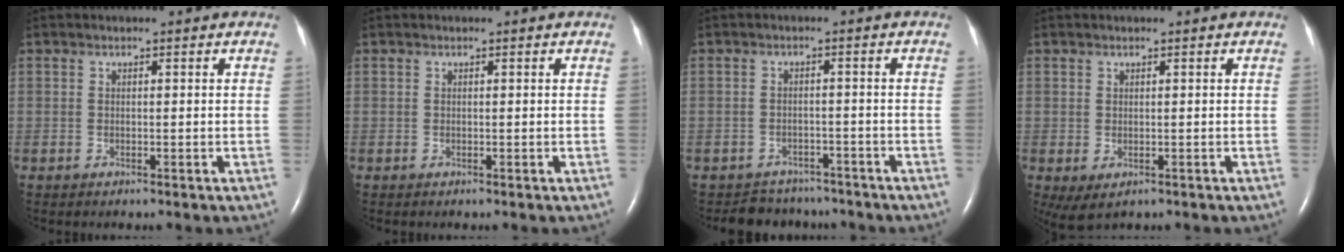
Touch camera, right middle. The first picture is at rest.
{"total": 0.0}
{"total": 5.5, "force": [-4.9, 2.5, -0.4], "torque": [0.004, 0.013, -0.066]}
{"total": 3.3, "force": [-1.3, 1.8, 2.5], "torque": [-0.042, -0.012, -0.010]}